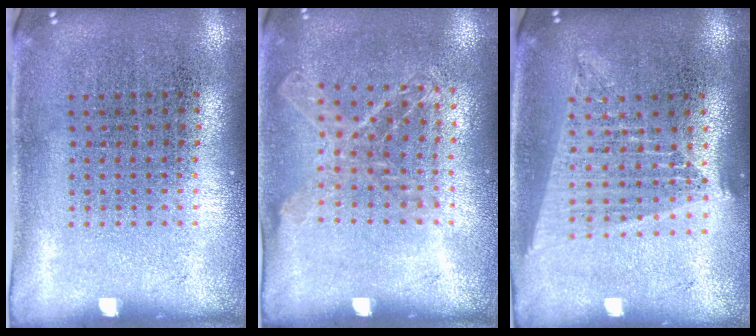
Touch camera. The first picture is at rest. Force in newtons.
{"total": 1.1, "press": 1.1, "slide": 0.3}
{"total": 1.8, "press": 1.6, "slide": 0.8}